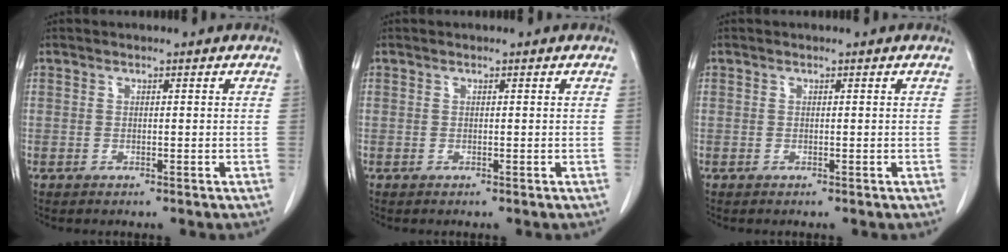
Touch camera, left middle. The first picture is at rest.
{"total": 0.0}
{"total": 0.0}